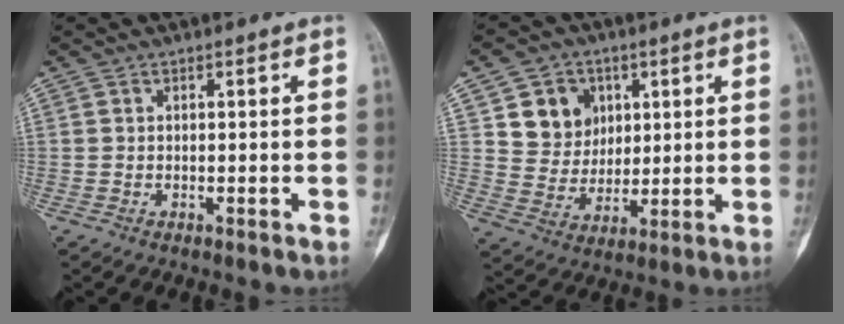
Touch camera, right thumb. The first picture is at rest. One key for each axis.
{"total": 10.2, "fx": 3.8, "fy": 8.9, "fz": 3.2, "tx": -0.014, "ty": -0.012, "tz": 0.072}